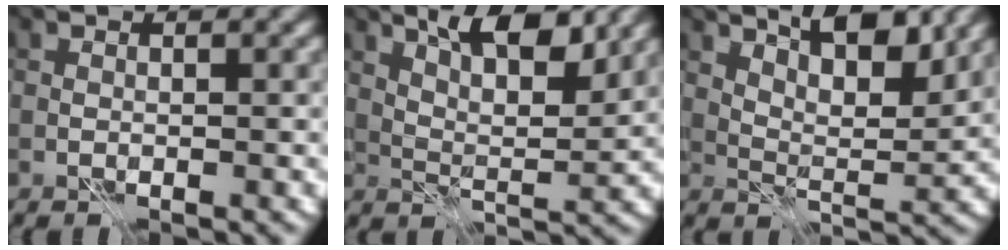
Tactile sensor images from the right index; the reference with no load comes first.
{"total": 6.9, "force": [4.3, 2.1, 5.0], "torque": [-0.075, 0.003, 0.068]}
{"total": 6.4, "force": [4.4, 1.9, 4.3], "torque": [-0.063, -0.001, 0.070]}